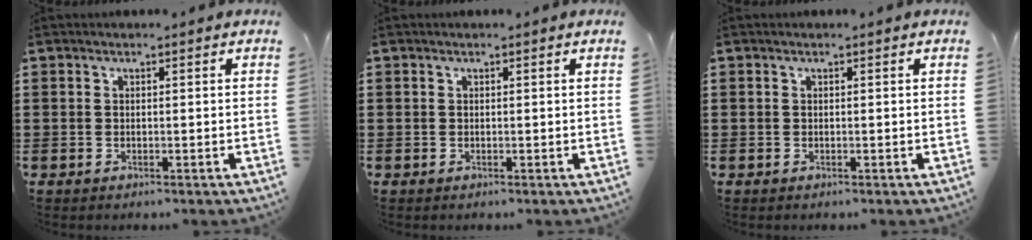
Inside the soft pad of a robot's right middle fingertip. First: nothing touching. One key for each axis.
{"total": 0.0}
{"total": 0.0}